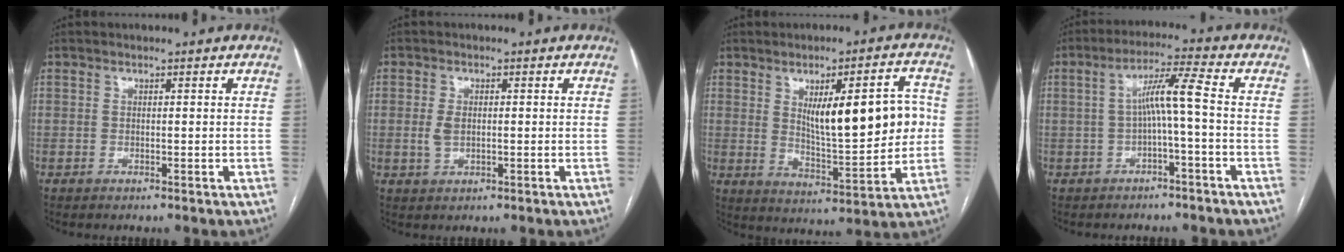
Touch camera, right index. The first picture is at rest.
{"total": 2.6, "force": [0.0, 1.5, 2.2], "torque": [-0.050, 0.002, 0.002]}
{"total": 14.5, "force": [2.3, 3.8, 13.8], "torque": [-0.197, 0.012, 0.046]}
{"total": 6.2, "force": [-0.7, -0.4, 6.1], "torque": [-0.108, 0.025, -0.009]}